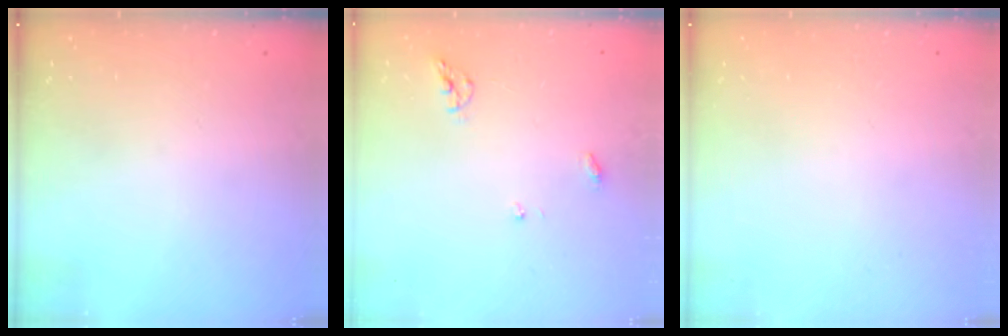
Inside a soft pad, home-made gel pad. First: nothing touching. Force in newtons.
{"total": 5.9, "press": 5.9, "slide": 0.6}
{"total": 0.0}